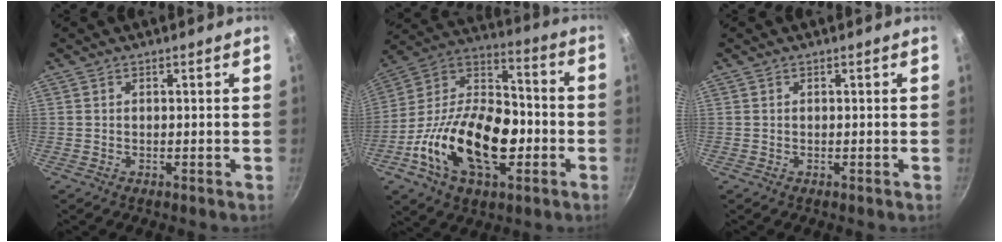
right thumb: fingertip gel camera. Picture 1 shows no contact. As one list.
[{"total": 25.2, "force": [-6.6, 14.9, 19.3], "torque": [-0.324, 0.052, -0.128]}, {"total": 0.0}]